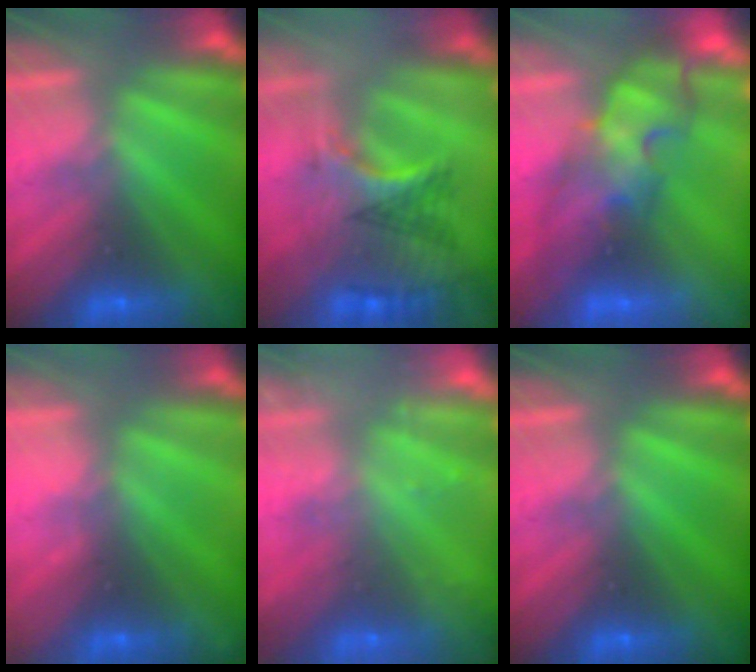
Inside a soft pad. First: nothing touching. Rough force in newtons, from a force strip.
{"total": 2.9}
{"total": 4.4}
{"total": 2.3}
{"total": 2.4}
{"total": 0.0}